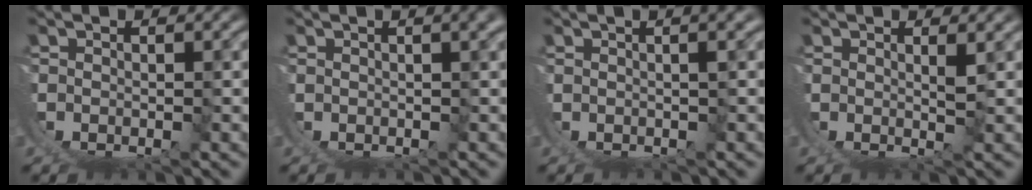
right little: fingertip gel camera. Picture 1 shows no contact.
{"total": 1.1, "force": [0.5, -0.6, 0.7], "torque": [0.000, 0.009, 0.008]}
{"total": 1.7, "force": [0.8, -0.6, 1.4], "torque": [-0.003, 0.012, 0.012]}
{"total": 1.6, "force": [0.8, -1.2, 0.6], "torque": [-0.004, -0.006, 0.017]}